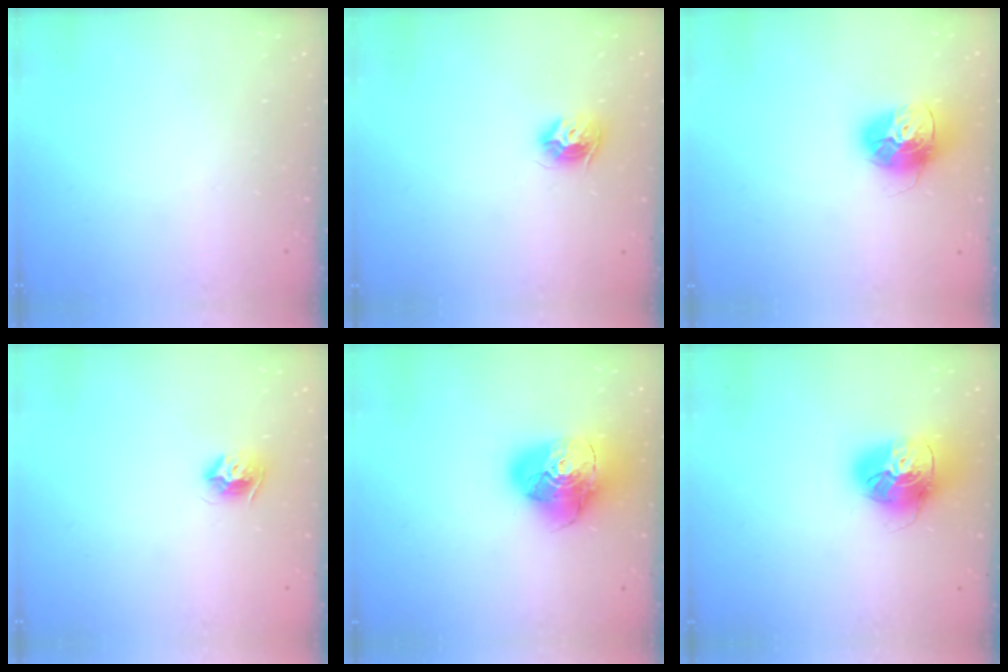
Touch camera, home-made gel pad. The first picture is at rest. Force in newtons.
{"total": 8.8, "press": 8.8, "slide": 0.4}
{"total": 14.5, "press": 14.4, "slide": 1.5}
{"total": 8.1, "press": 8.1, "slide": 0.2}
{"total": 20.1, "press": 20.0, "slide": 2.6}
{"total": 16.8, "press": 16.7, "slide": 1.9}